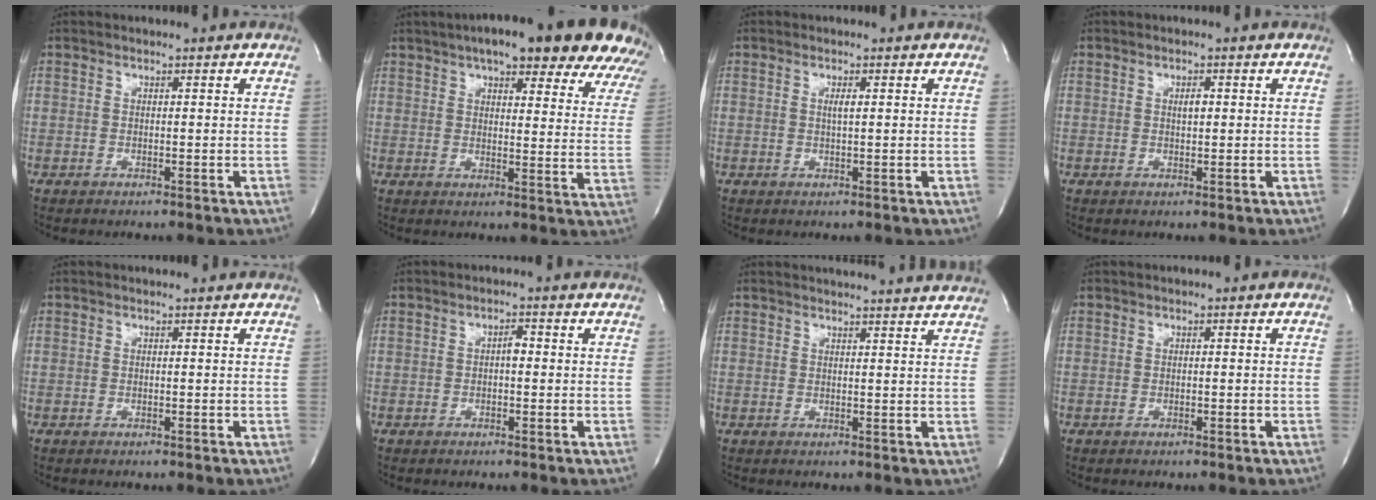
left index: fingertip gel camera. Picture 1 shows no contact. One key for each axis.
{"total": 25.5, "fx": 19.8, "fy": 5.8, "fz": 15.0, "tx": -0.186, "ty": -0.004, "tz": 0.222}
{"total": 1.1, "fx": -0.2, "fy": 0.0, "fz": 1.1, "tx": -0.025, "ty": -0.005, "tz": -0.002}
{"total": 1.2, "fx": -0.2, "fy": 0.4, "fz": 1.1, "tx": -0.020, "ty": -0.004, "tz": -0.002}
{"total": 0.0}
{"total": 1.5, "fx": -0.5, "fy": 0.5, "fz": 1.3, "tx": -0.018, "ty": 0.000, "tz": -0.011}
{"total": 11.6, "fx": 11.2, "fy": -0.1, "fz": 3.0, "tx": -0.035, "ty": -0.016, "tz": 0.117}
{"total": 0.6, "fx": -0.6, "fy": 0.1, "fz": 0.2, "tx": -0.002, "ty": -0.002, "tz": -0.013}